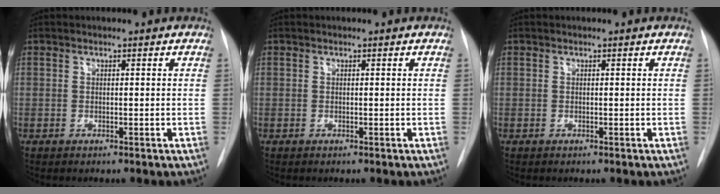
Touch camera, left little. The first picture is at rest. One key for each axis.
{"total": 0.0}
{"total": 0.0}